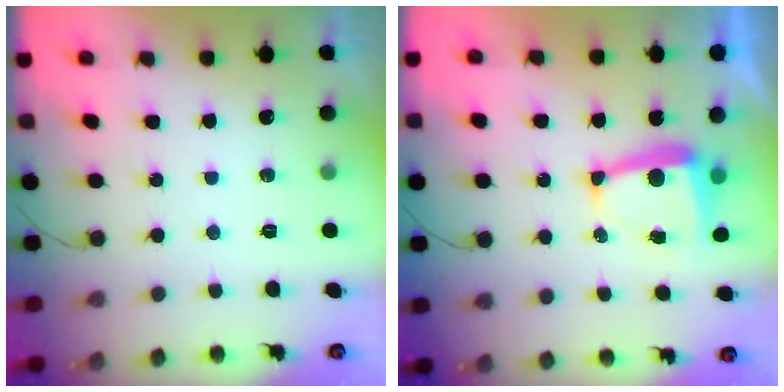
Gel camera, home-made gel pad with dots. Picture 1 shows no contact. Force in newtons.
{"total": 6.5, "press": 6.4, "slide": 0.5}